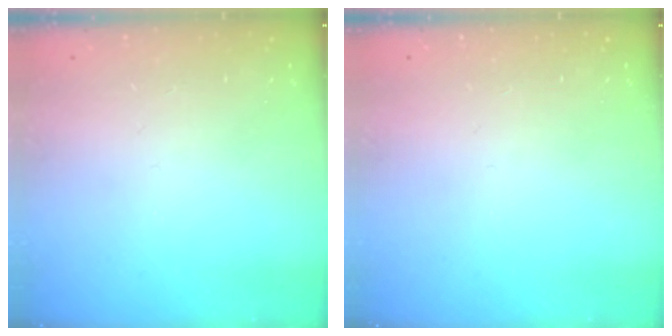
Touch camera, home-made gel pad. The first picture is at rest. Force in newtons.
{"total": 0.0}